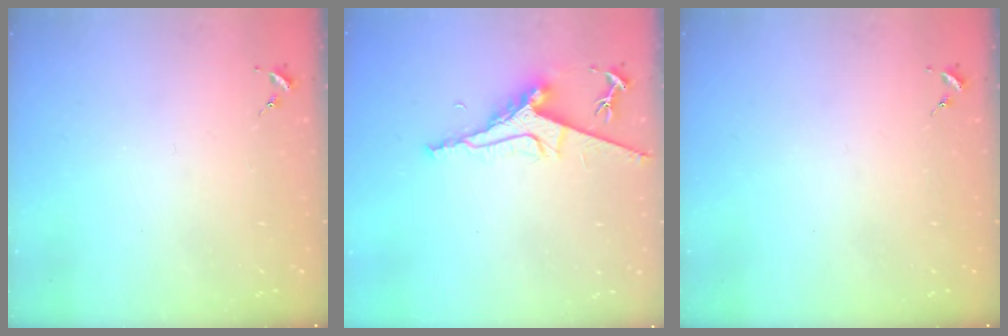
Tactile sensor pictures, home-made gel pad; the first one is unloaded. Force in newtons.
{"total": 9.3, "press": 9.2, "slide": 1.3}
{"total": 0.0}